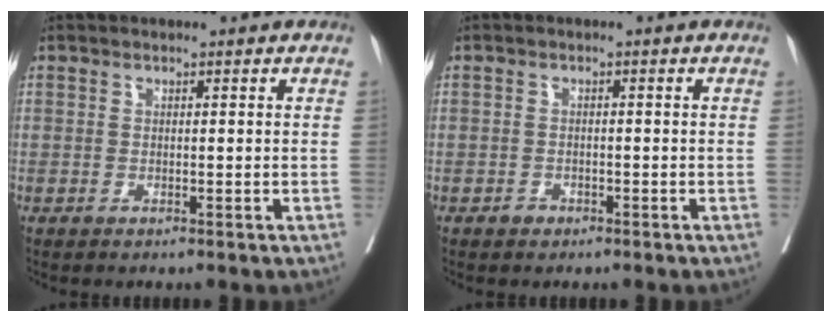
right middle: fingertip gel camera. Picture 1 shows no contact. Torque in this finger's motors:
{"motor_torque": [0.24, -0.05, -0.11, -0.04]}